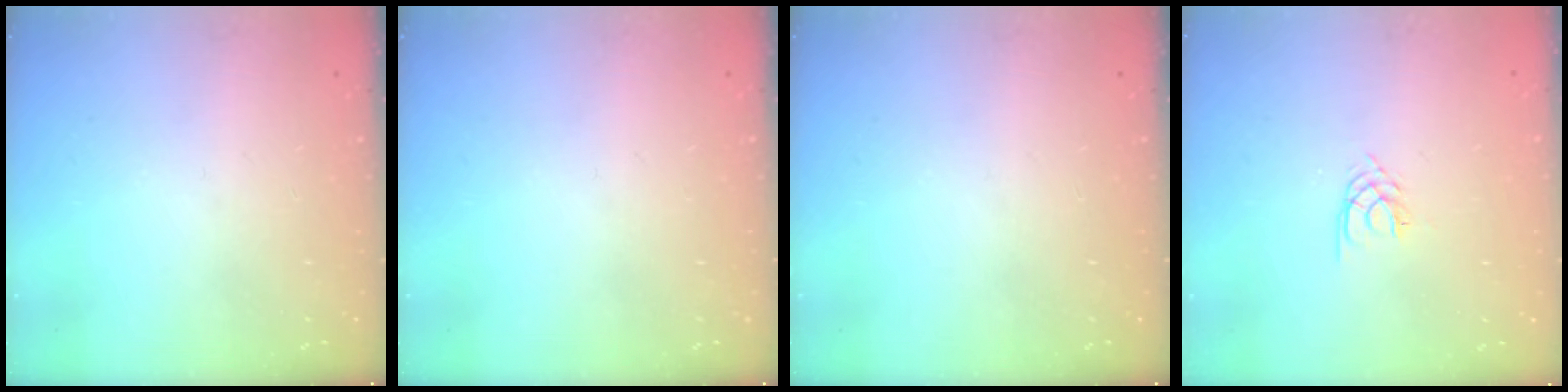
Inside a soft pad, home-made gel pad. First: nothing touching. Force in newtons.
{"total": 0.0}
{"total": 0.0}
{"total": 2.1, "press": 2.0, "slide": 0.3}